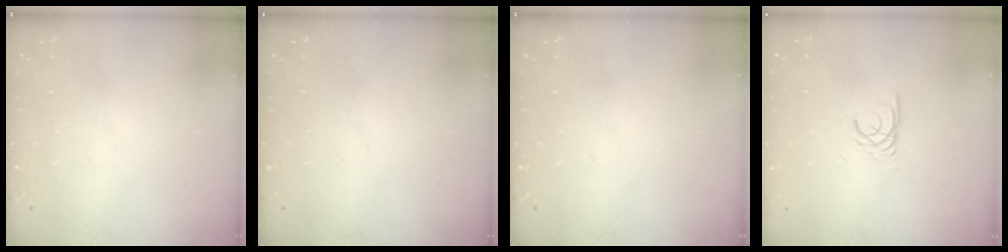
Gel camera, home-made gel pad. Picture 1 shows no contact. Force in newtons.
{"total": 0.0}
{"total": 0.0}
{"total": 2.4, "press": 2.4, "slide": 0.2}